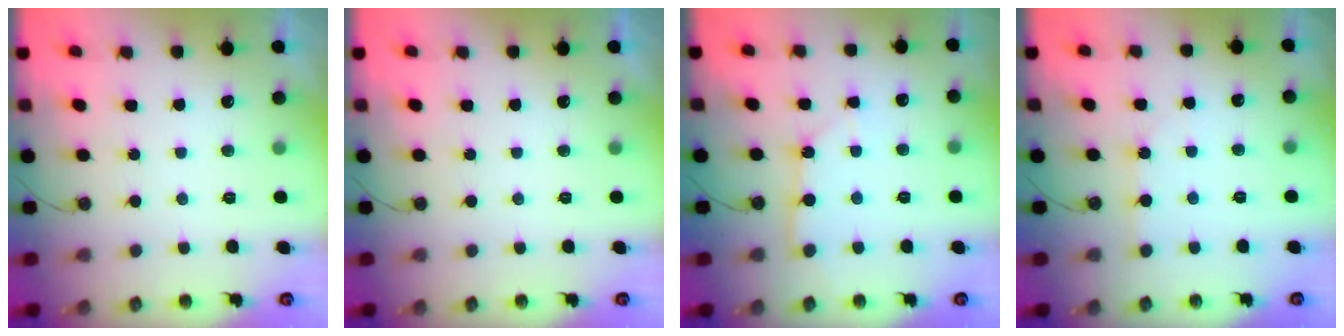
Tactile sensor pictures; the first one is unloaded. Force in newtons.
{"total": 0.0}
{"total": 3.5, "press": 3.5, "slide": 0.3}
{"total": 3.3, "press": 3.3, "slide": 0.5}